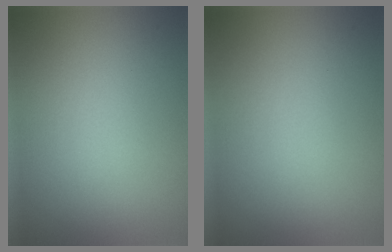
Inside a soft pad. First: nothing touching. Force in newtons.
{"total": 0.0}